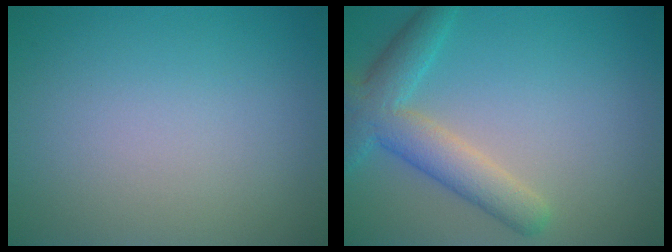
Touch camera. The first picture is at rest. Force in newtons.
{"total": 5.0, "press": 5.0, "slide": 0.3}